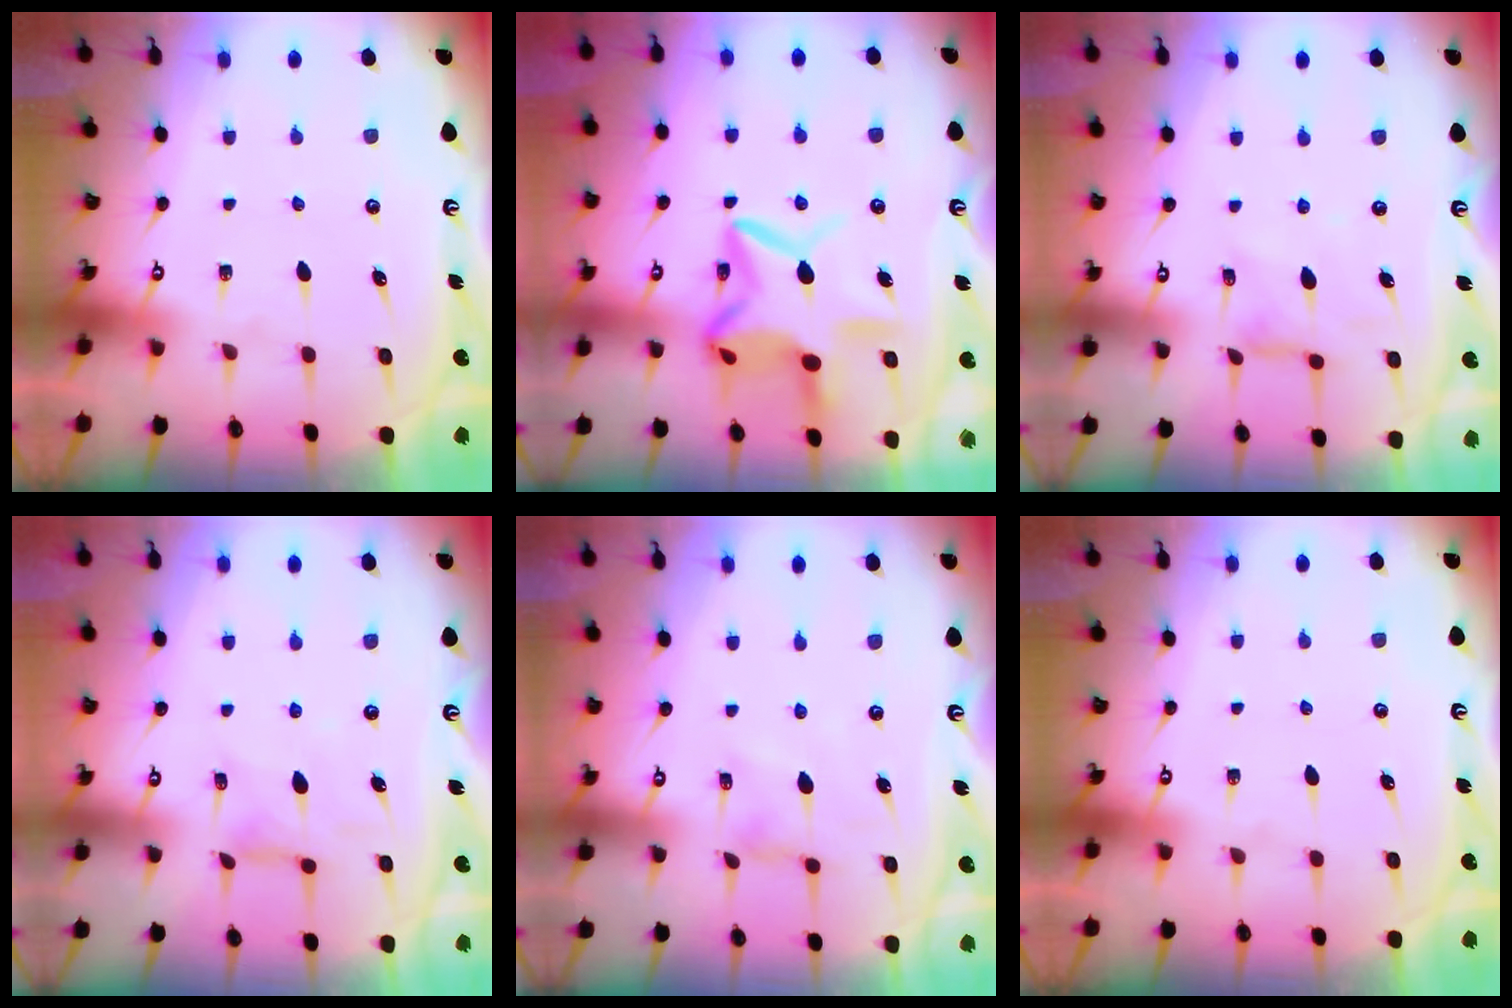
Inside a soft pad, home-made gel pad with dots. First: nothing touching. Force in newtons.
{"total": 12.5, "press": 12.4, "slide": 1.0}
{"total": 2.9, "press": 2.9, "slide": 0.4}
{"total": 2.1, "press": 2.0, "slide": 0.4}
{"total": 1.2, "press": 1.1, "slide": 0.4}
{"total": 0.0}